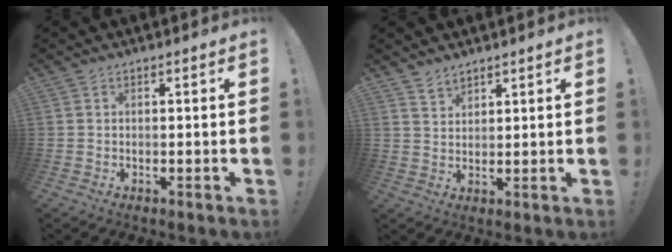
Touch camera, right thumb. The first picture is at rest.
{"total": 3.4, "force": [3.2, 1.3, 0.3], "torque": [0.001, -0.027, 0.058]}